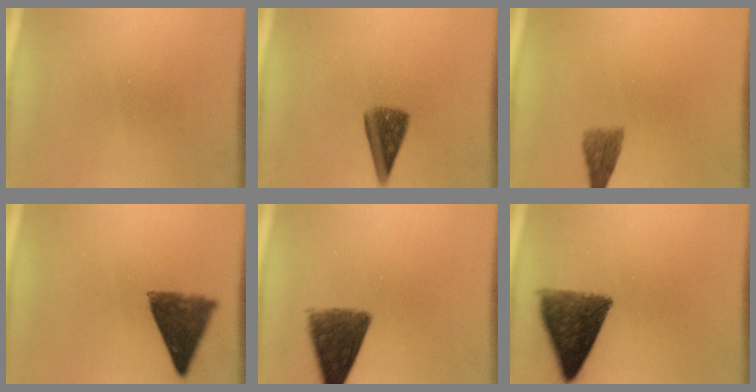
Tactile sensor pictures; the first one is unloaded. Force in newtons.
{"total": 5.6}
{"total": 2.9}
{"total": 7.2}
{"total": 8.8}
{"total": 9.8}